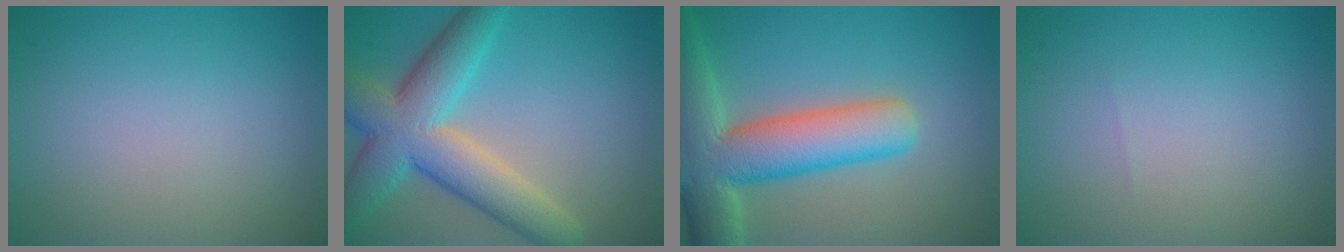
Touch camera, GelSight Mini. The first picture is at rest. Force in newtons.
{"total": 8.7, "press": 8.7, "slide": 0.4}
{"total": 10.4, "press": 10.4, "slide": 0.8}
{"total": 0.0}